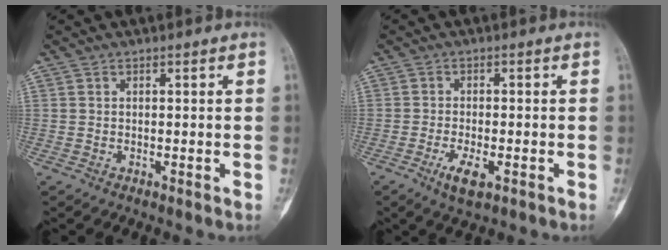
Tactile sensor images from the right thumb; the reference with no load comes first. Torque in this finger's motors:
{"motor_torque": [-0.30, 0.37, 0.18, 0.17, -0.01]}